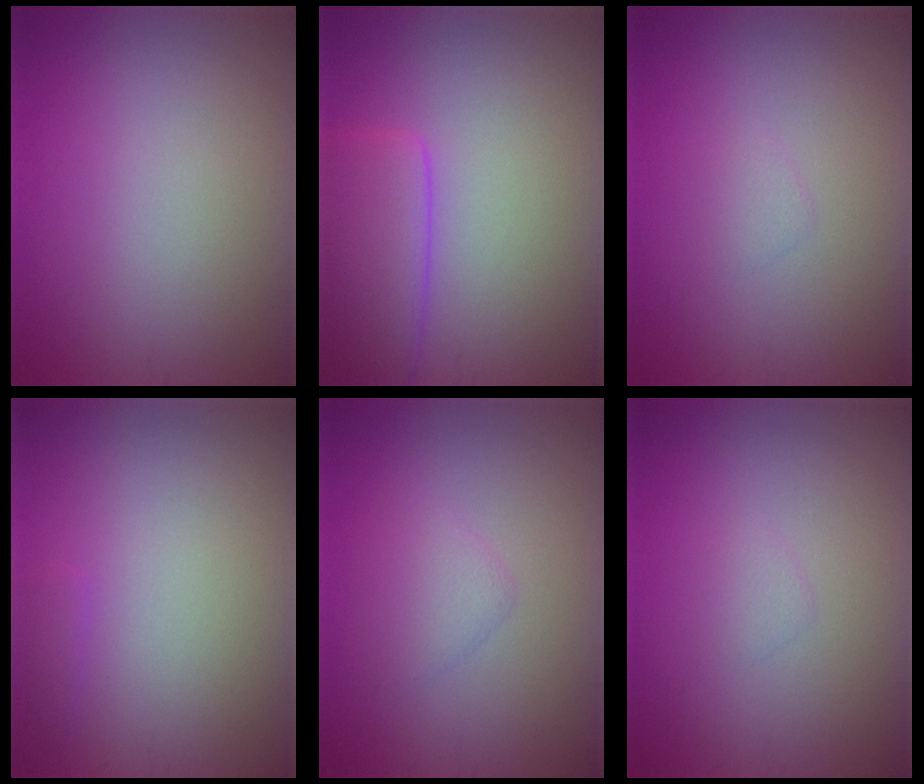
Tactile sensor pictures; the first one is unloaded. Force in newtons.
{"total": 5.0, "press": 5.0, "slide": 0.3}
{"total": 0.7, "press": 0.7, "slide": 0.1}
{"total": 0.7, "press": 0.7, "slide": 0.0}
{"total": 1.9, "press": 1.8, "slide": 0.1}
{"total": 0.7, "press": 0.7, "slide": 0.1}